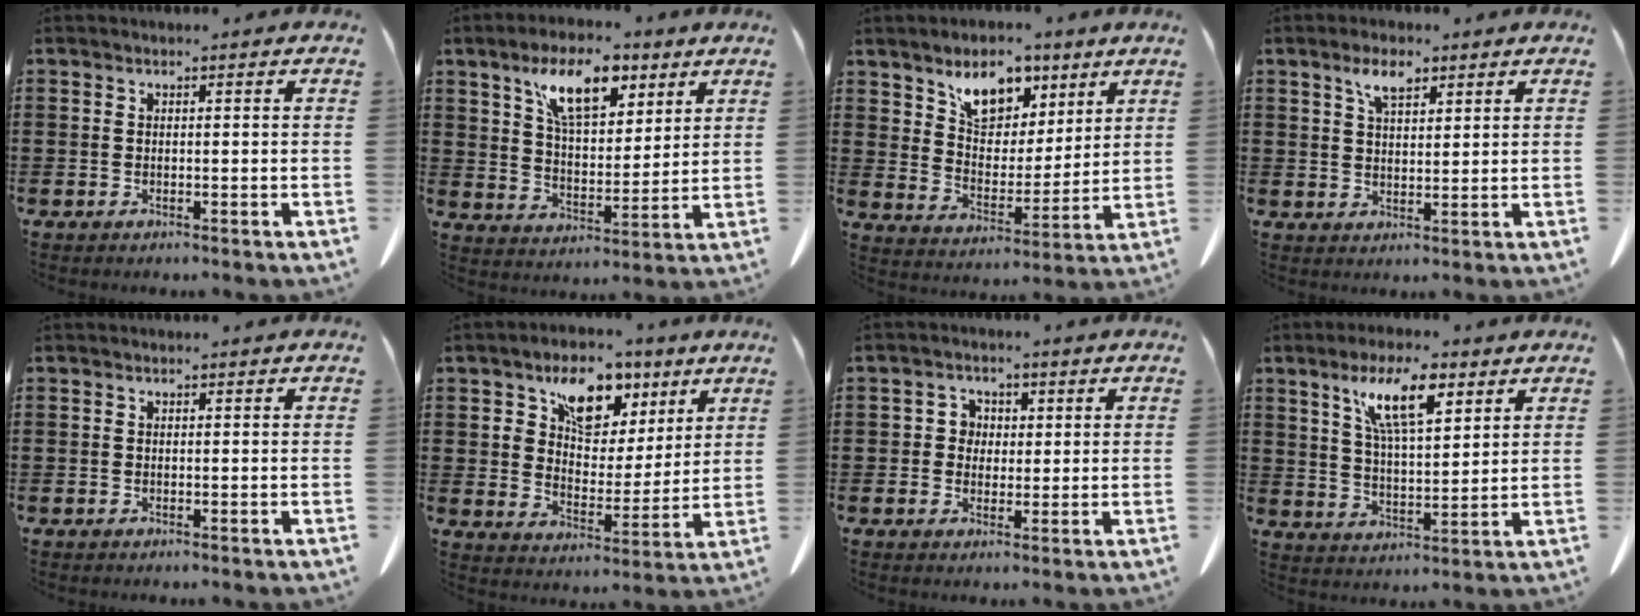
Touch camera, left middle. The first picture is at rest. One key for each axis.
{"total": 10.8, "fx": 6.7, "fy": 4.6, "fz": 7.1, "tx": -0.135, "ty": -0.010, "tz": 0.117}
{"total": 8.1, "fx": 5.8, "fy": 4.9, "fz": 3.1, "tx": -0.068, "ty": -0.017, "tz": 0.103}
{"total": 4.6, "fx": 2.9, "fy": 1.9, "fz": 3.0, "tx": -0.059, "ty": 0.002, "tz": 0.051}
{"total": 0.0}
{"total": 9.8, "fx": 5.7, "fy": 6.3, "fz": 4.9, "tx": -0.104, "ty": -0.001, "tz": 0.101}
{"total": 2.9, "fx": 0.8, "fy": 2.7, "fz": 0.7, "tx": -0.020, "ty": 0.005, "tz": 0.011}
{"total": 10.2, "fx": 6.1, "fy": 3.0, "fz": 7.6, "tx": -0.154, "ty": -0.006, "tz": 0.106}